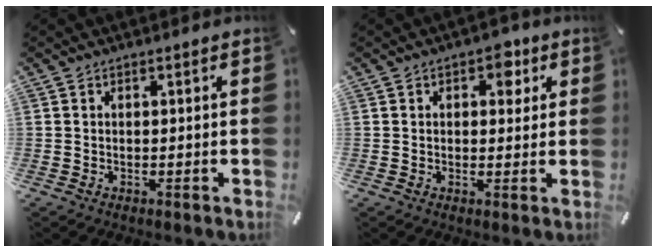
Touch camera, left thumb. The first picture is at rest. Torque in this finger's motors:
{"motor_torque": [-0.04, -0.24, 0.02, 0.02, -0.05]}